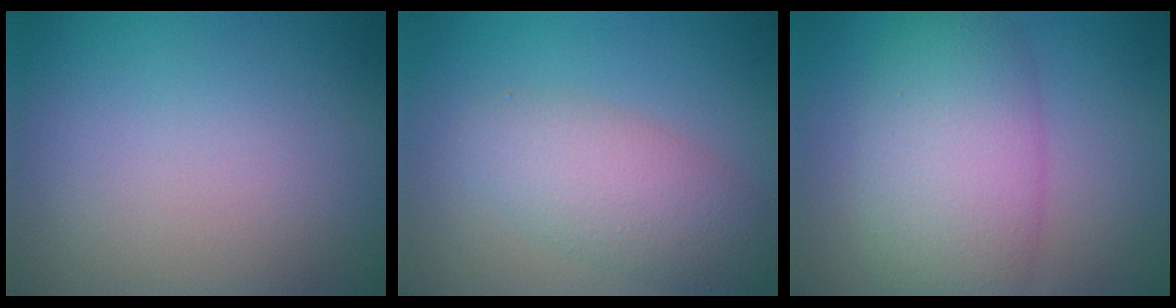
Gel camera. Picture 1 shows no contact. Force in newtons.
{"total": 4.5, "press": 4.5, "slide": 0.4}
{"total": 8.1, "press": 8.1, "slide": 0.4}